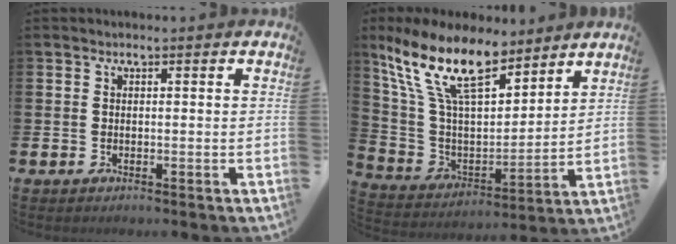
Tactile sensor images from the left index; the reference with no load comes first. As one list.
[{"total": 14.4, "force": [10.8, 5.4, 7.8], "torque": [-0.193, -0.045, 0.193]}]